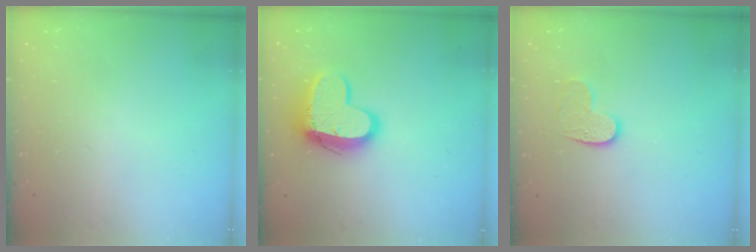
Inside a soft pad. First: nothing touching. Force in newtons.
{"total": 13.5, "press": 13.5, "slide": 1.2}
{"total": 6.6, "press": 6.6, "slide": 0.3}